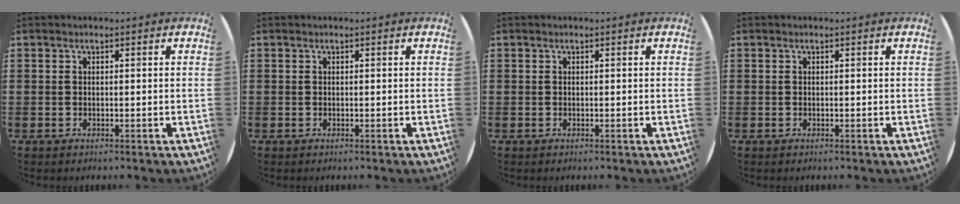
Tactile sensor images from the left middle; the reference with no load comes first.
{"total": 0.0}
{"total": 0.0}
{"total": 0.0}